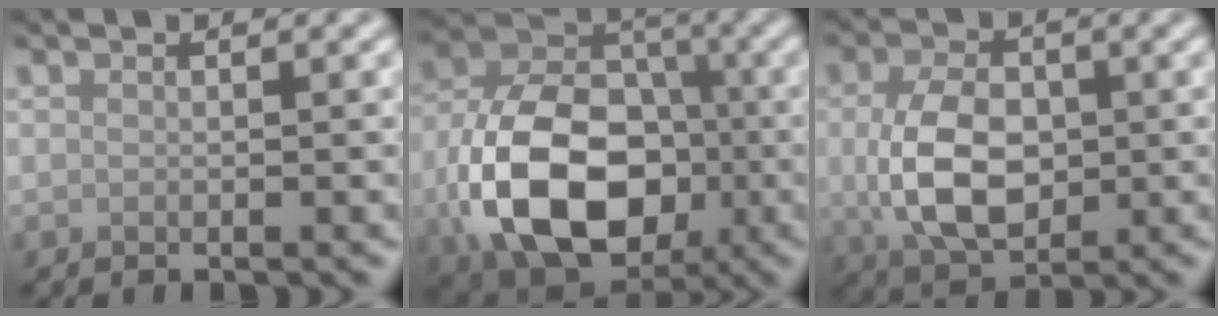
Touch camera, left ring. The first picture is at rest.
{"total": 13.8, "force": [-3.7, 9.6, 9.2], "torque": [-0.180, -0.023, -0.076]}
{"total": 7.1, "force": [-0.2, 4.7, 5.4], "torque": [-0.116, -0.006, 0.000]}